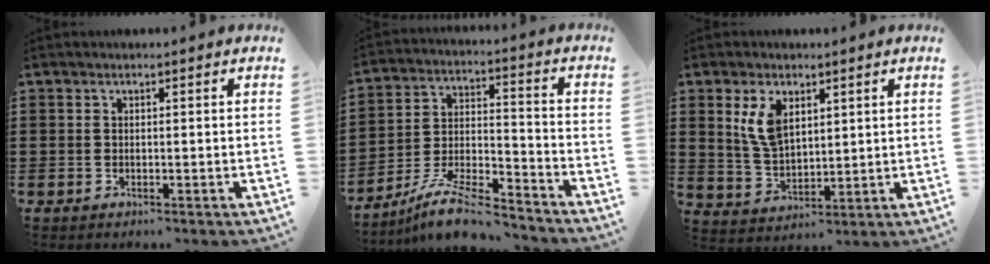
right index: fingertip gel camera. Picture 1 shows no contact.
{"total": 10.3, "force": [-9.0, 1.6, 4.7], "torque": [-0.085, 0.021, -0.176]}
{"total": 6.8, "force": [3.2, 3.6, 4.8], "torque": [-0.113, 0.004, 0.056]}